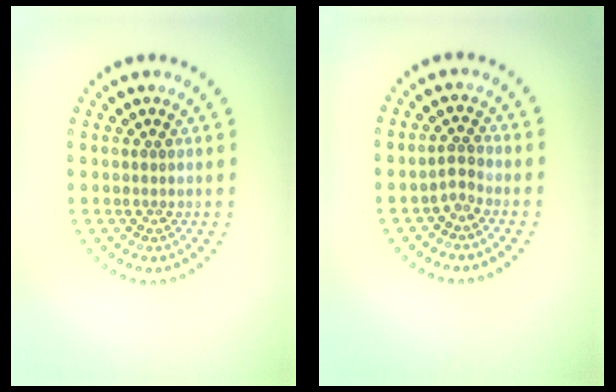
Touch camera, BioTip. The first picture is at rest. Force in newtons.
{"total": 1.2, "press": 0.9, "slide": 0.8}